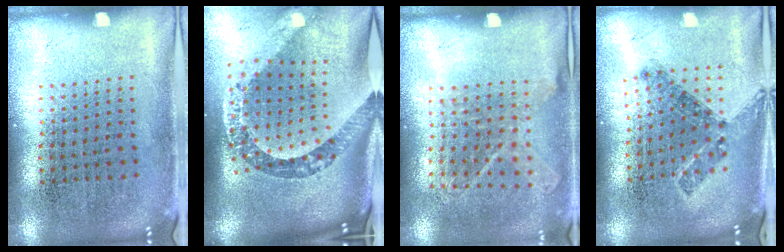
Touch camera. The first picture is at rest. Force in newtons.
{"total": 3.7, "press": 2.5, "slide": 2.7}
{"total": 1.2, "press": 1.0, "slide": 0.6}
{"total": 0.8, "press": 0.7, "slide": 0.3}